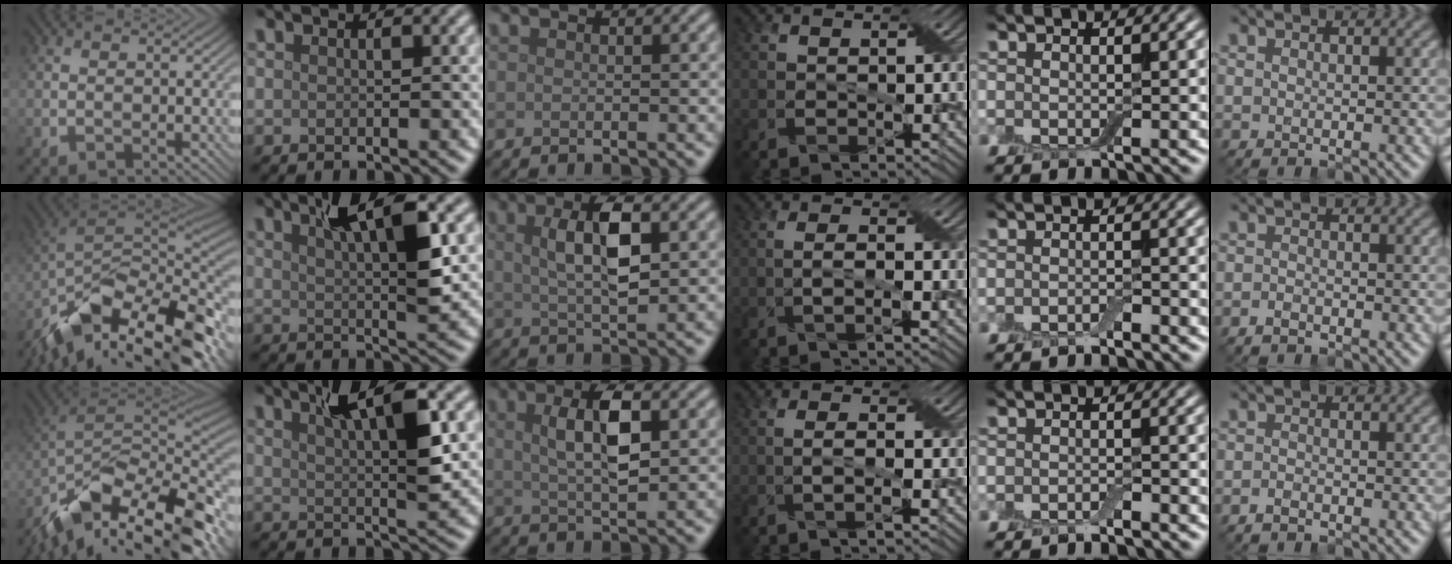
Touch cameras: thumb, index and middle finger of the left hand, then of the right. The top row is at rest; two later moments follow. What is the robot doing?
{"motion": "wrap", "object": "bandage"}